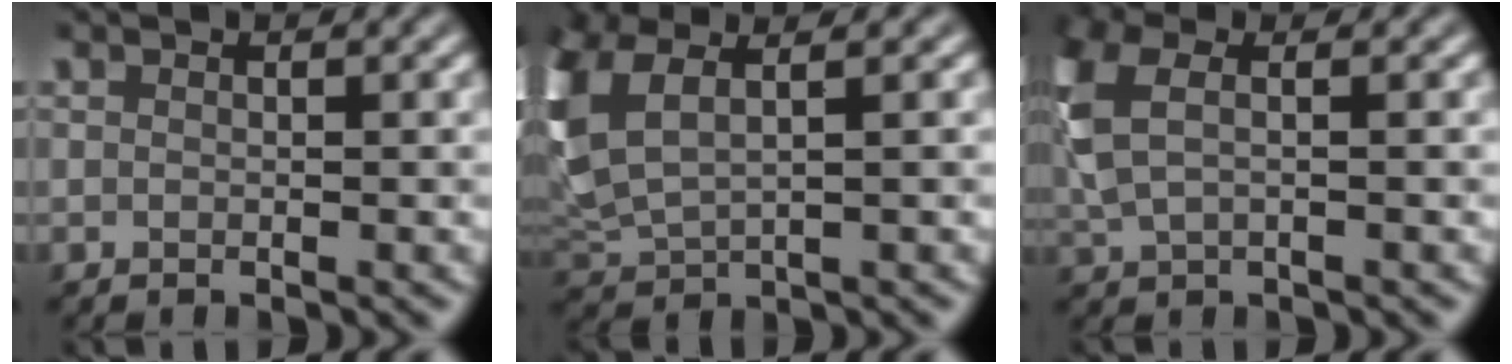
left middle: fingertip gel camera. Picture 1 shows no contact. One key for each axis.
{"total": 6.6, "fx": 2.3, "fy": 3.2, "fz": 5.3, "tx": -0.151, "ty": 0.011, "tz": 0.045}
{"total": 4.3, "fx": 1.0, "fy": 2.0, "fz": 3.6, "tx": -0.102, "ty": 0.008, "tz": 0.018}